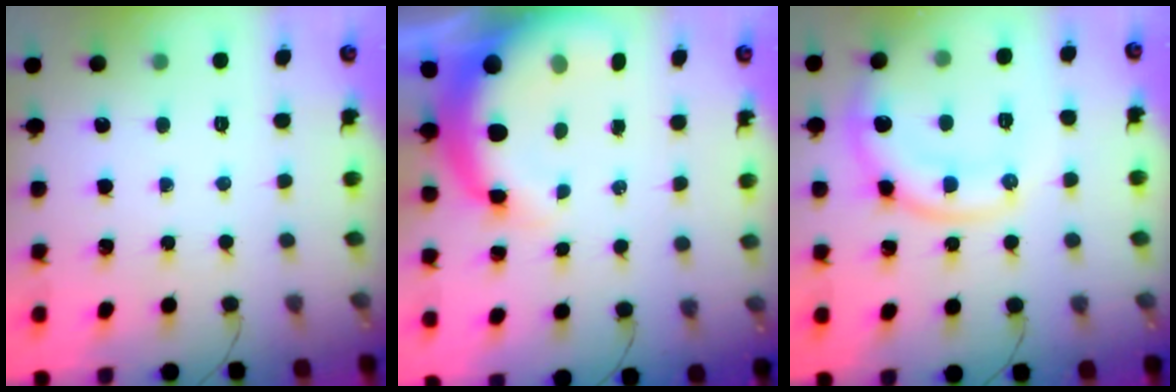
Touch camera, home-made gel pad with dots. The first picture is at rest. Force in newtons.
{"total": 12.2, "press": 11.9, "slide": 2.8}
{"total": 14.2, "press": 14.2, "slide": 0.7}